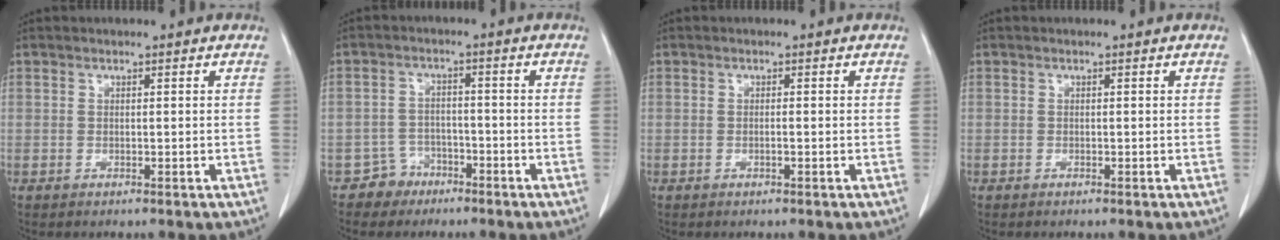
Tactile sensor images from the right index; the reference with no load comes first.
{"total": 4.0, "force": [-2.7, 2.9, -0.3], "torque": [0.009, 0.012, -0.046]}
{"total": 0.7, "force": [-0.2, 0.0, 0.6], "torque": [-0.012, 0.001, -0.002]}
{"total": 0.0}